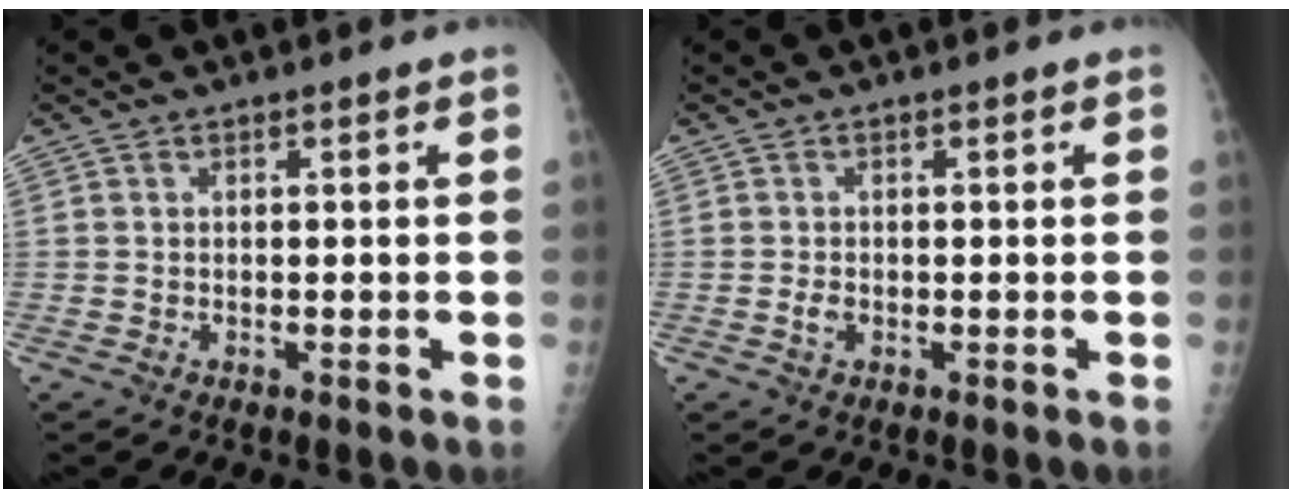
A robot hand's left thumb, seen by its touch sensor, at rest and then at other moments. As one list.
[{"total": 1.4, "force": [-0.3, 1.0, 0.9], "torque": [-0.014, 0.000, -0.007]}]